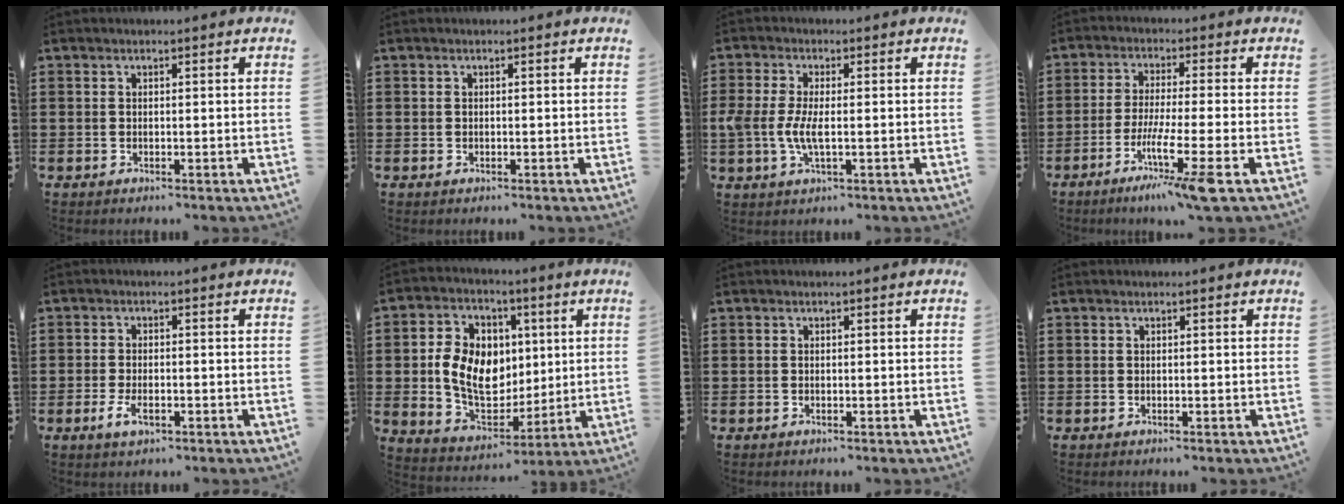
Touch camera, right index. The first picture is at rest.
{"total": 0.0}
{"total": 5.0, "force": [-0.8, 1.8, 4.6], "torque": [-0.110, -0.005, -0.022]}
{"total": 9.0, "force": [-4.6, -0.8, 7.8], "torque": [-0.156, -0.024, -0.089]}
{"total": 2.9, "force": [-1.1, 1.3, 2.3], "torque": [-0.054, -0.005, -0.024]}
{"total": 10.3, "force": [0.5, 8.0, 6.4], "torque": [-0.146, 0.014, 0.007]}
{"total": 0.0}
{"total": 0.0}